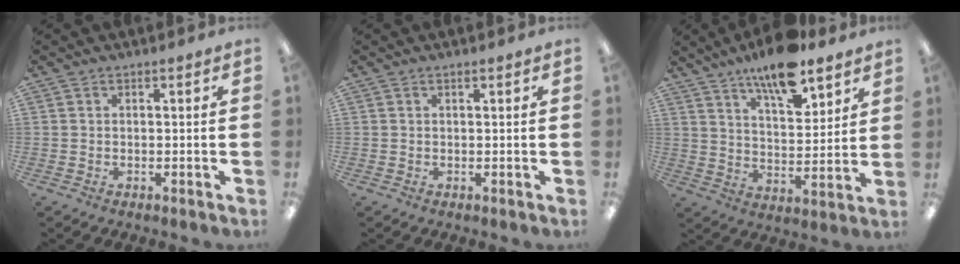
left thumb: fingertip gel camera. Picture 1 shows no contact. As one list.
[{"total": 0.6, "force": [0.5, 0.1, 0.3], "torque": [-0.006, 0.002, 0.008]}, {"total": 13.4, "force": [10.5, 3.9, 7.4], "torque": [-0.115, -0.060, 0.178]}]